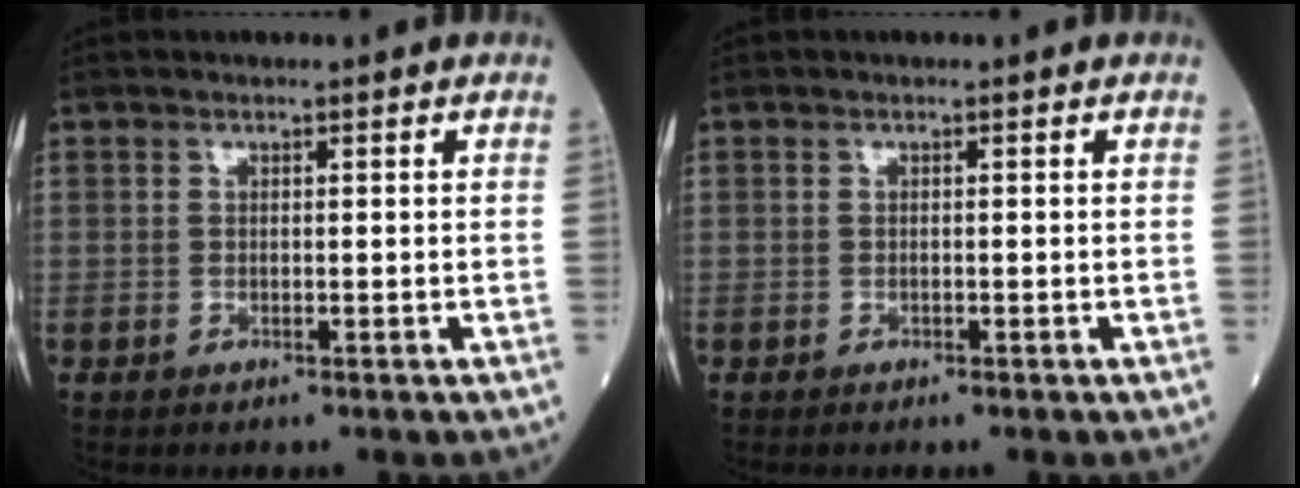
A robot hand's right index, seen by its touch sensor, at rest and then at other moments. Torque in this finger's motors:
{"motor_torque": [-0.07, -0.04, -0.01, 0.01]}